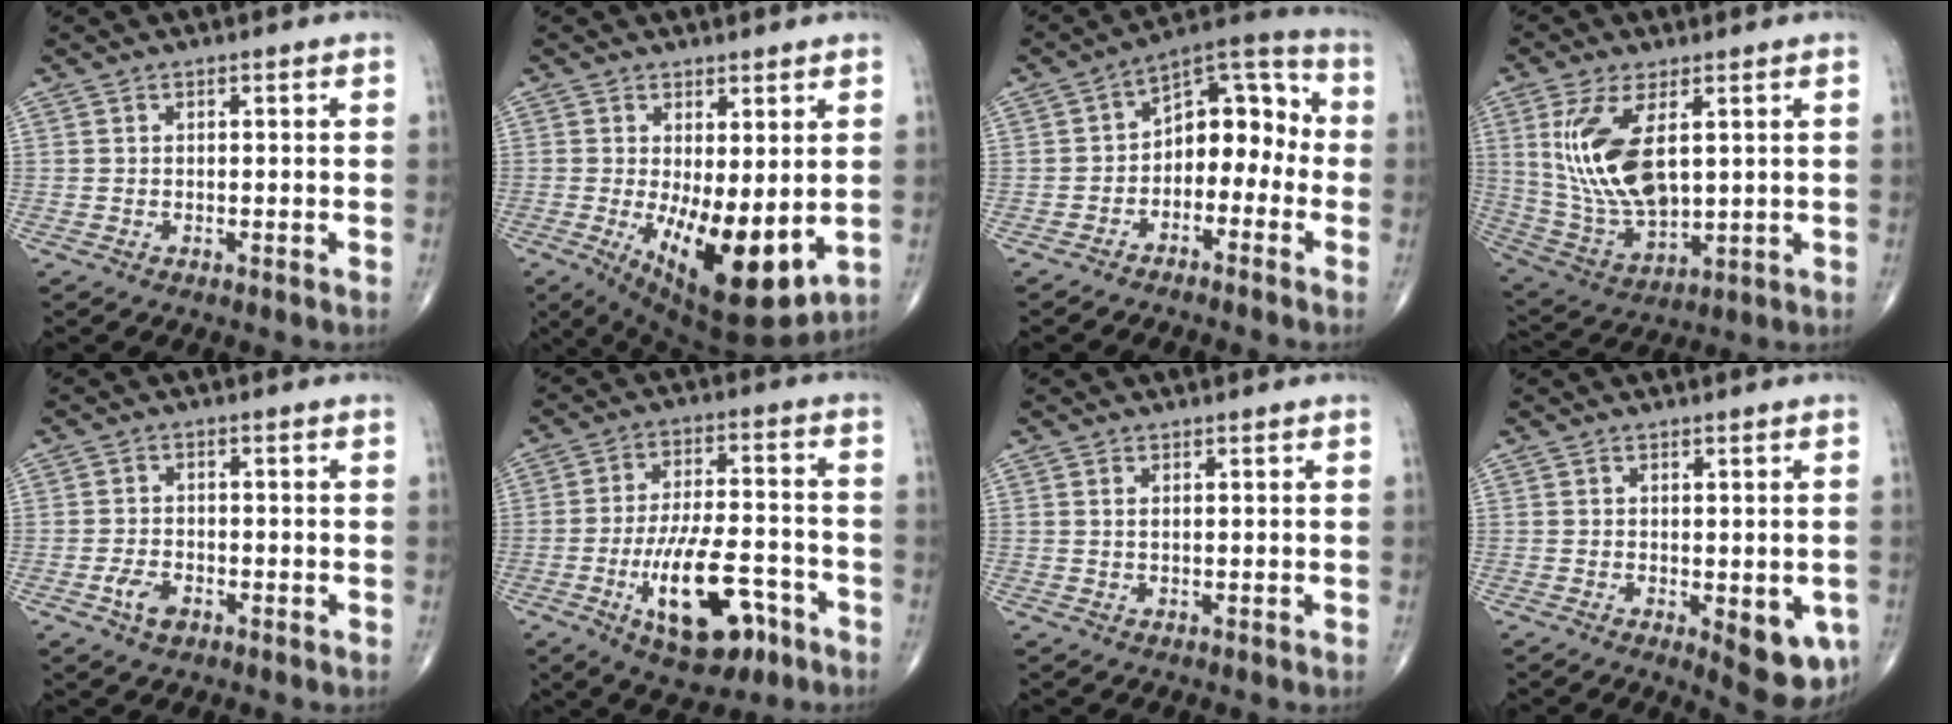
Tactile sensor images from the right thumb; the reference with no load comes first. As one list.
[{"total": 14.2, "force": [-1.9, 5.5, 12.9], "torque": [-0.193, -0.033, -0.009]}, {"total": 11.6, "force": [-2.4, 7.6, 8.5], "torque": [-0.084, 0.058, -0.053]}, {"total": 15.3, "force": [3.8, 7.2, 12.9], "torque": [-0.260, -0.020, 0.090]}, {"total": 3.8, "force": [-1.8, 2.3, 2.5], "torque": [-0.041, 0.008, -0.032]}, {"total": 15.9, "force": [-6.8, 6.9, 12.6], "torque": [-0.193, 0.029, -0.102]}, {"total": 0.8, "force": [0.3, 0.3, 0.7], "torque": [-0.016, 0.001, 0.006]}, {"total": 8.2, "force": [-2.2, 3.2, 7.2], "torque": [-0.068, -0.013, -0.021]}]